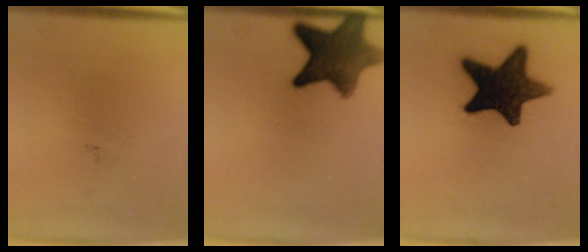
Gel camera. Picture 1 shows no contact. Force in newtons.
{"total": 10.7}
{"total": 15.6}